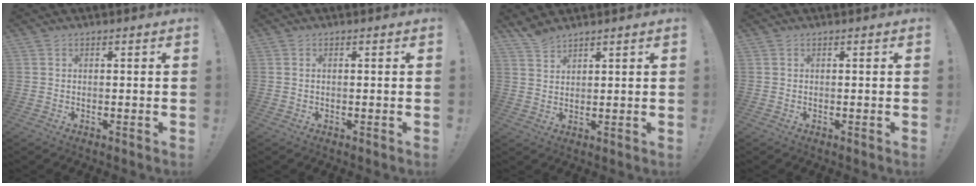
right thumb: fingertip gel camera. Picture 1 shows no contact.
{"total": 0.6, "force": [0.1, 0.3, 0.5], "torque": [-0.010, 0.002, 0.002]}
{"total": 4.0, "force": [3.7, 1.1, 1.1], "torque": [-0.021, -0.021, 0.070]}
{"total": 0.0}